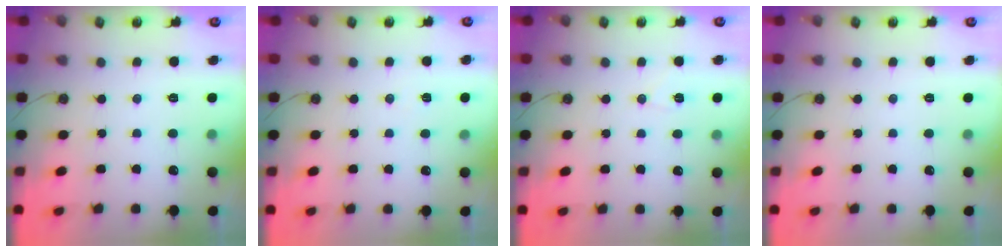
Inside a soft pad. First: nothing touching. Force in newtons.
{"total": 3.9, "press": 2.9, "slide": 2.6}
{"total": 6.0, "press": 6.0, "slide": 1.0}
{"total": 0.0}